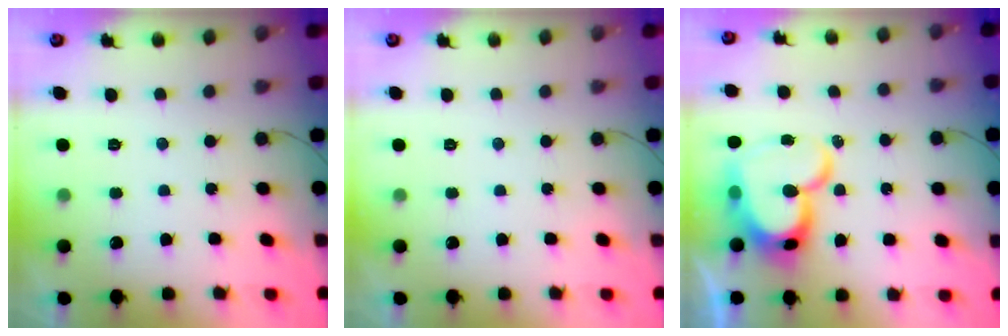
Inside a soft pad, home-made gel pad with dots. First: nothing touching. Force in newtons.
{"total": 0.0}
{"total": 19.0, "press": 19.0, "slide": 1.3}